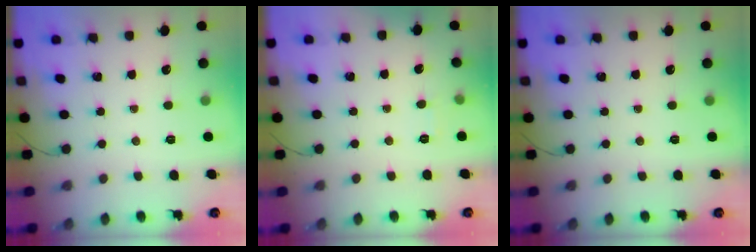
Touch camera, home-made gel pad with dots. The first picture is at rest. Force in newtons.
{"total": 1.9, "press": 1.4, "slide": 1.3}
{"total": 0.0}